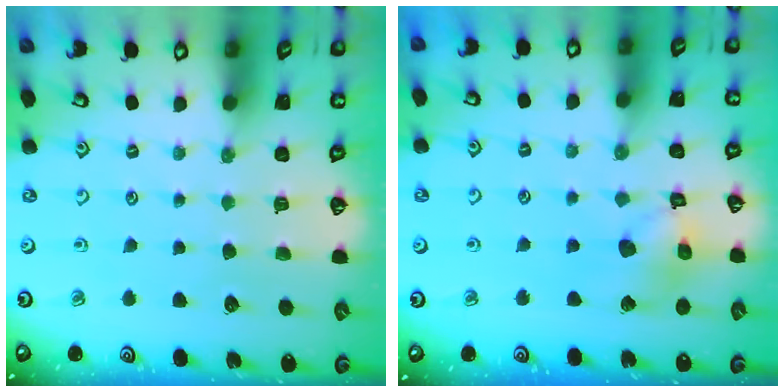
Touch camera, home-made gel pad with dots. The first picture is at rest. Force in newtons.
{"total": 12.5, "press": 12.4, "slide": 1.7}